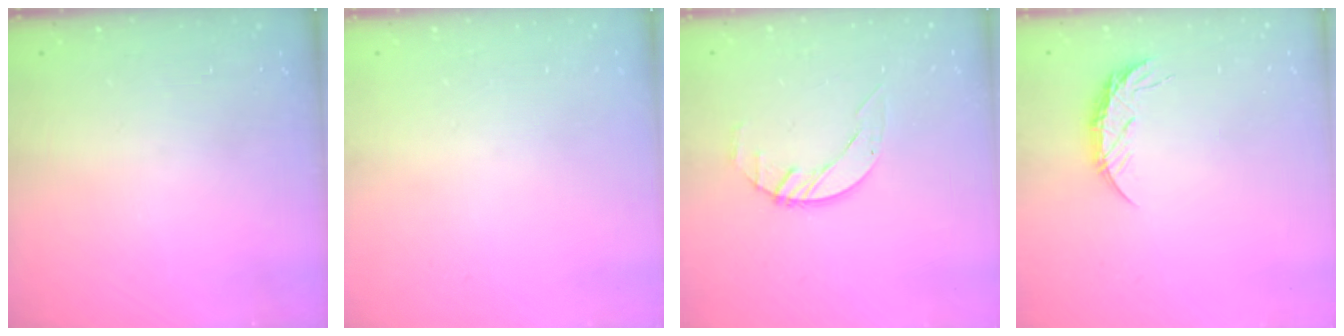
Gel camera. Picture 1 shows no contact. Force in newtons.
{"total": 0.0}
{"total": 2.7, "press": 2.6, "slide": 0.4}
{"total": 5.5, "press": 5.4, "slide": 0.8}